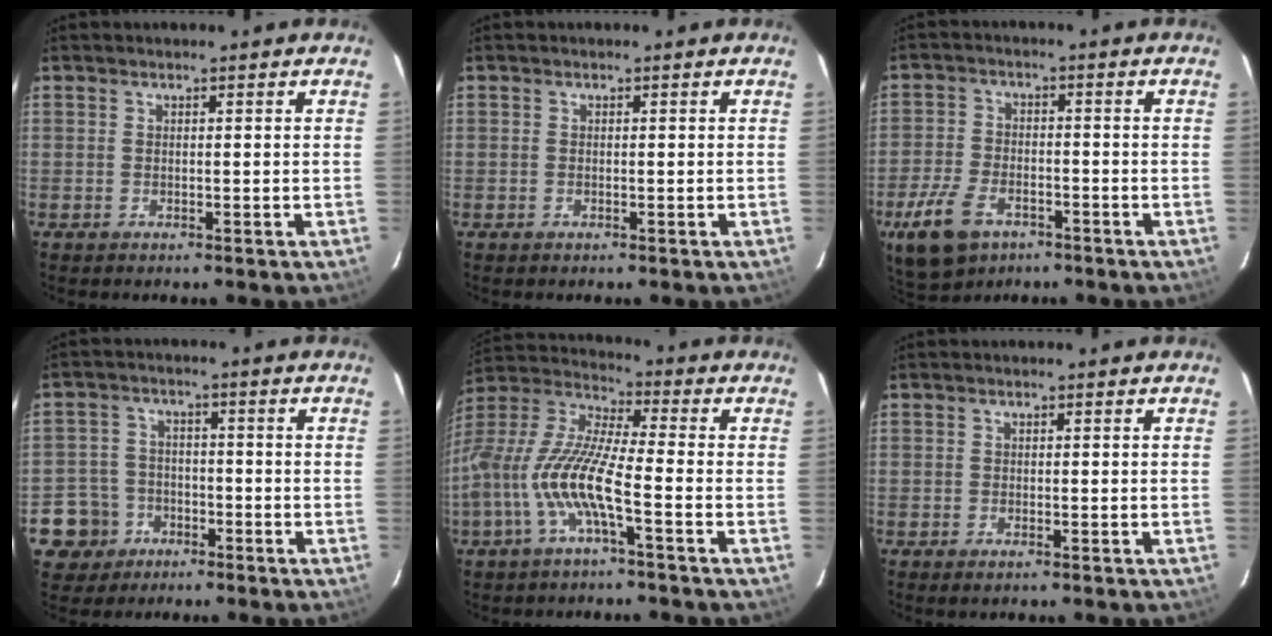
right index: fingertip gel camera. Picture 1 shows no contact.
{"total": 0.0}
{"total": 10.6, "force": [-6.2, 6.0, 6.1], "torque": [-0.154, -0.009, -0.113]}
{"total": 7.6, "force": [-3.6, 6.6, 0.8], "torque": [-0.042, 0.024, -0.056]}
{"total": 13.8, "force": [-4.9, 1.9, 12.7], "torque": [-0.256, -0.005, -0.103]}
{"total": 1.1, "force": [-0.8, 0.4, 0.6], "torque": [-0.012, -0.003, -0.016]}